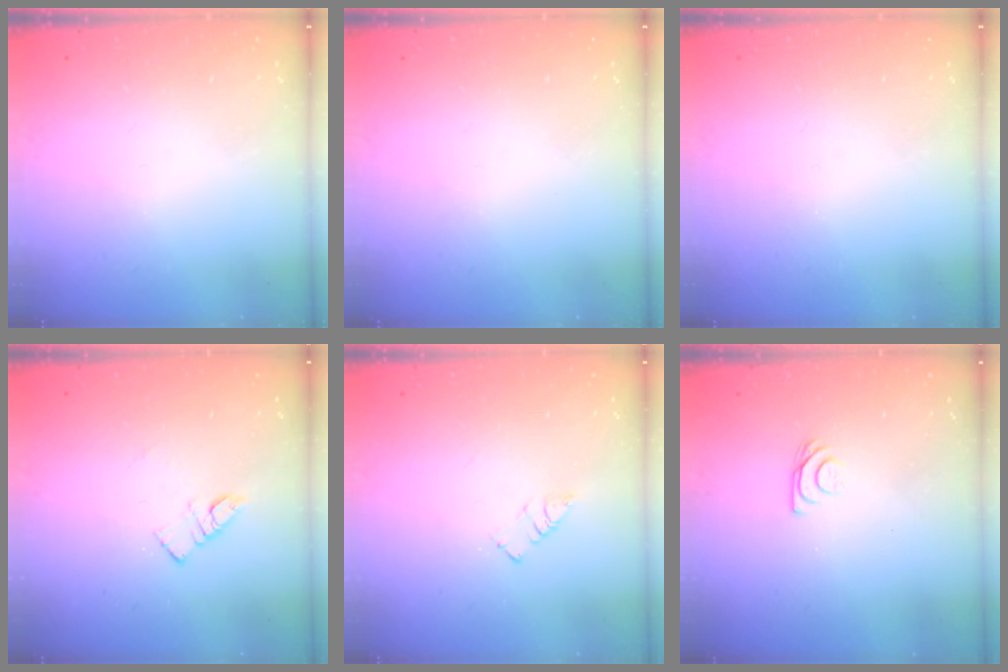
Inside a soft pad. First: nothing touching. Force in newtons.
{"total": 0.0}
{"total": 0.0}
{"total": 4.9, "press": 4.9, "slide": 0.2}
{"total": 3.3, "press": 3.3, "slide": 0.4}
{"total": 6.1, "press": 6.0, "slide": 0.8}